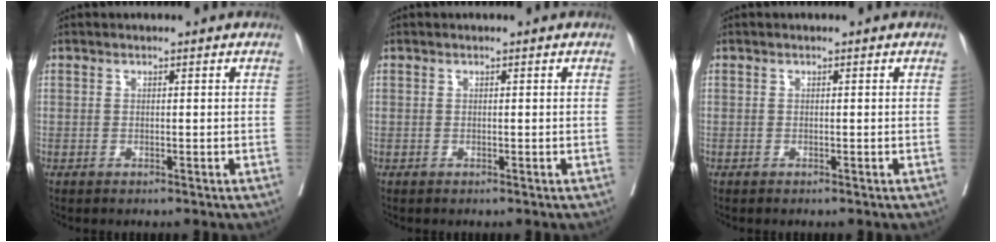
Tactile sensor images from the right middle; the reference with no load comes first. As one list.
[{"total": 0.0}, {"total": 0.0}]